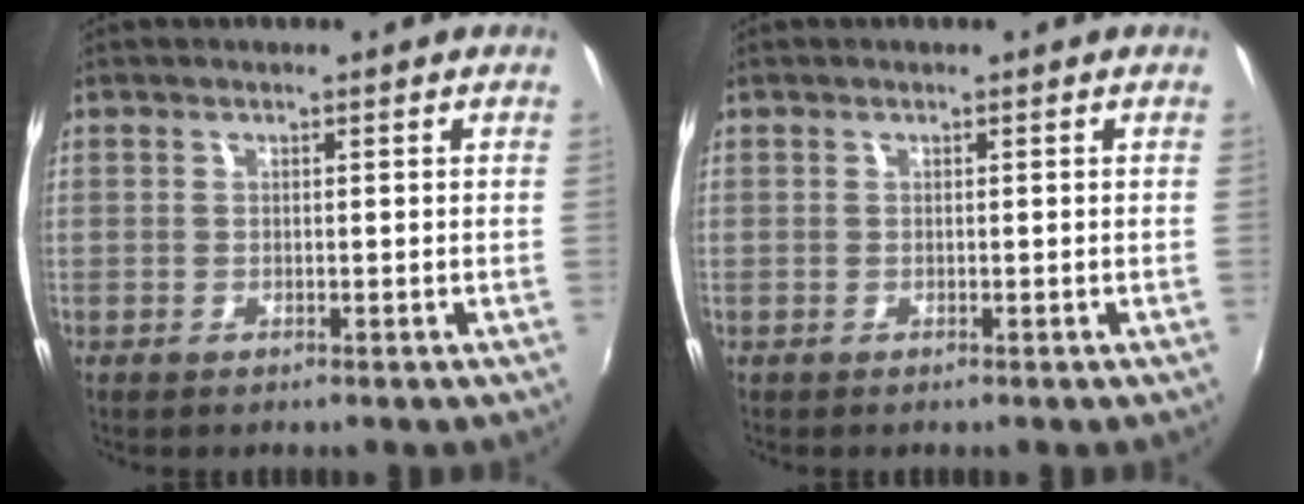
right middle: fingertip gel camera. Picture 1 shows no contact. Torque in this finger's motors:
{"motor_torque": [0.05, -0.37, -0.02, 0.00]}